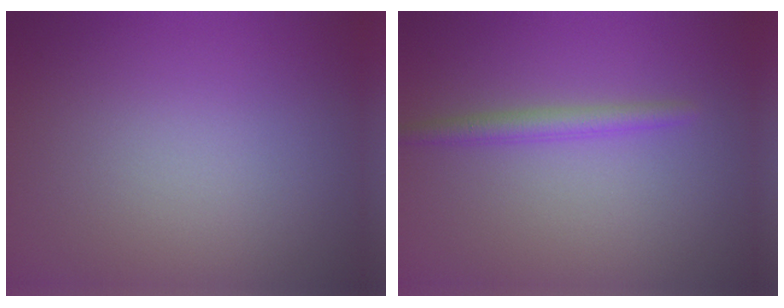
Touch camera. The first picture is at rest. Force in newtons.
{"total": 1.8, "press": 1.8, "slide": 0.2}